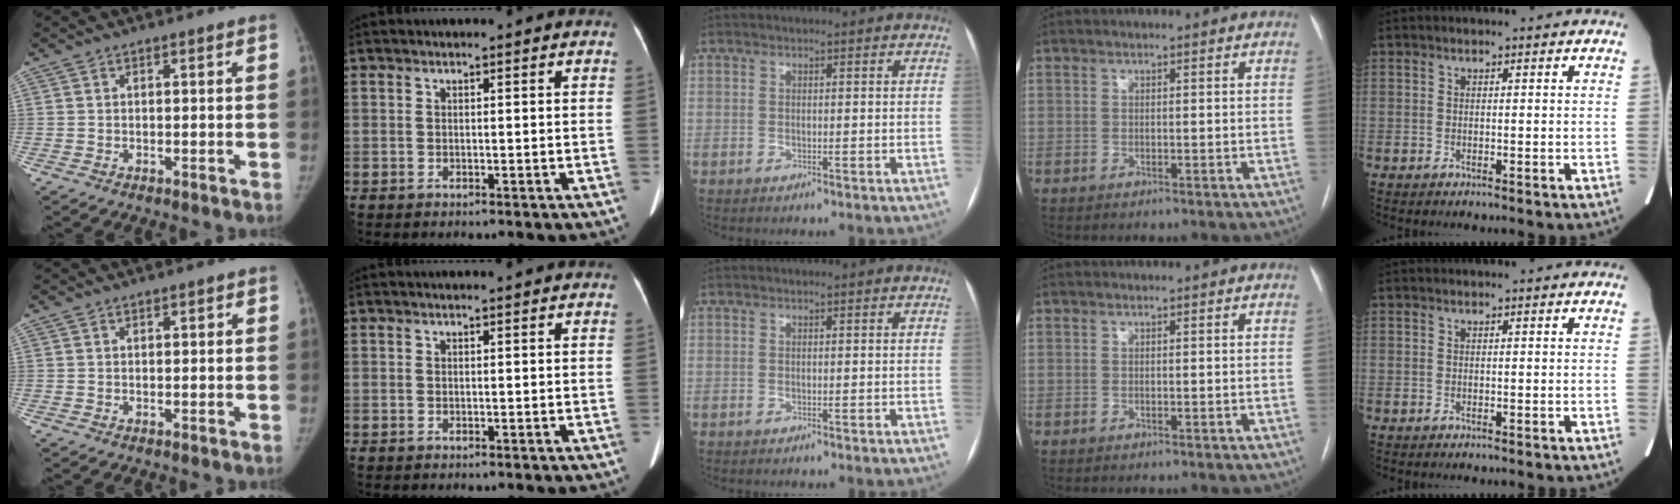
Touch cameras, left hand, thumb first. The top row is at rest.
{"thumb": {"total": 0.7, "force": [0.3, 0.4, 0.4], "torque": [-0.001, 0.000, 0.003]}, "index": {"total": 1.6, "force": [1.4, 0.0, 0.8], "torque": [-0.008, 0.015, 0.019]}}